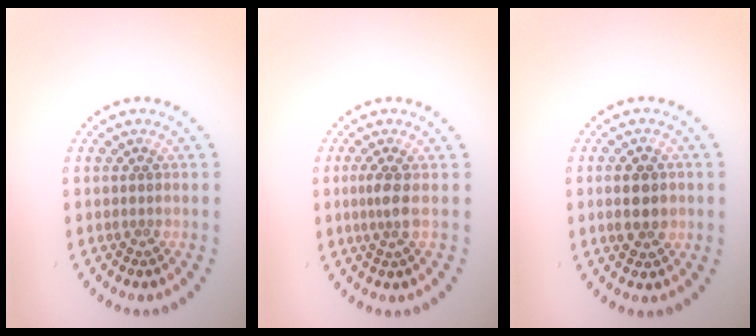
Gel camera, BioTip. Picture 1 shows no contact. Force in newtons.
{"total": 1.8, "press": 1.3, "slide": 1.2}
{"total": 3.0, "press": 3.0, "slide": 0.1}